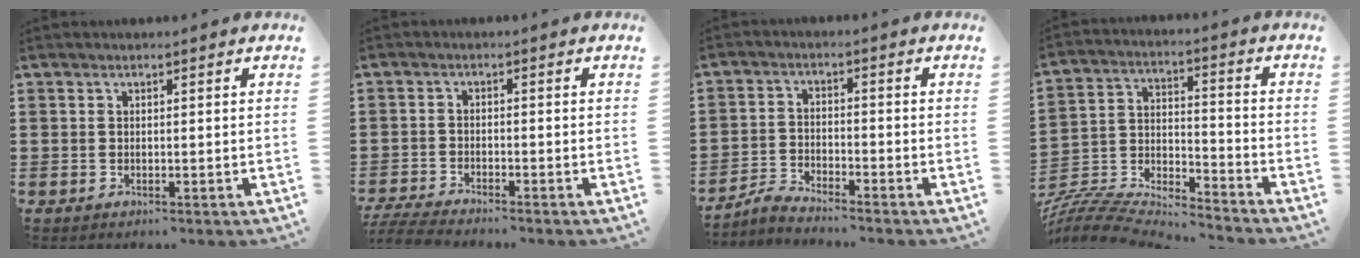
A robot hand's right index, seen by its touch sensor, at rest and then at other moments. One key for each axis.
{"total": 3.6, "fx": -3.5, "fy": -0.1, "fz": 0.8, "tx": -0.028, "ty": -0.010, "tz": -0.073}
{"total": 3.2, "fx": -3.2, "fy": 0.1, "fz": 0.5, "tx": -0.028, "ty": 0.001, "tz": -0.071}
{"total": 6.6, "fx": -6.4, "fy": 1.1, "fz": 0.9, "tx": -0.035, "ty": -0.007, "tz": -0.135}